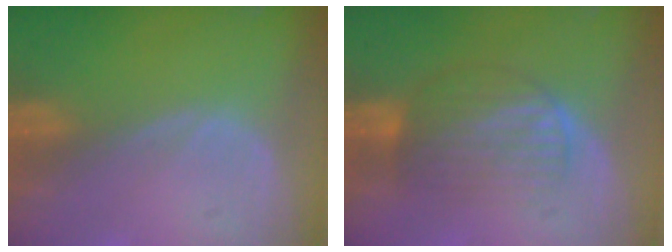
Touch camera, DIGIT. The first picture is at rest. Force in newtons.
{"total": 6.5, "press": 6.3, "slide": 1.7}